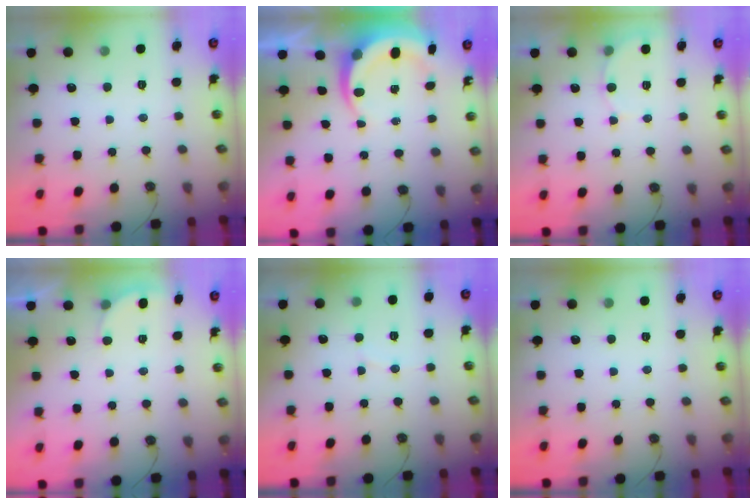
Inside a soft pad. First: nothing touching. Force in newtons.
{"total": 7.2, "press": 7.0, "slide": 1.8}
{"total": 6.3, "press": 6.2, "slide": 0.5}
{"total": 2.4, "press": 2.2, "slide": 1.0}
{"total": 2.2, "press": 2.0, "slide": 0.9}
{"total": 0.0}